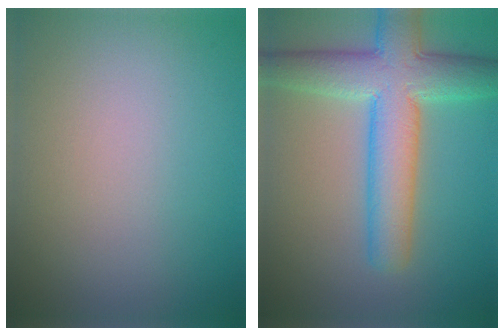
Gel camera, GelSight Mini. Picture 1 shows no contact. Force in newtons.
{"total": 8.0, "press": 8.0, "slide": 0.5}